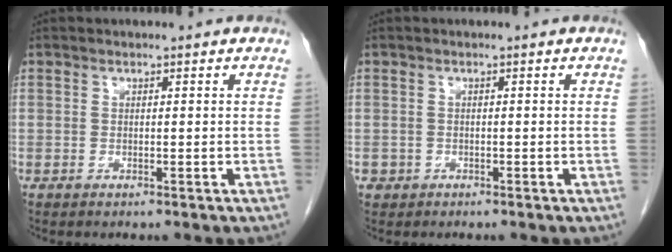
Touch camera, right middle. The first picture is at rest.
{"total": 1.1, "force": [-0.5, 0.9, 0.1], "torque": [-0.002, 0.005, -0.006]}